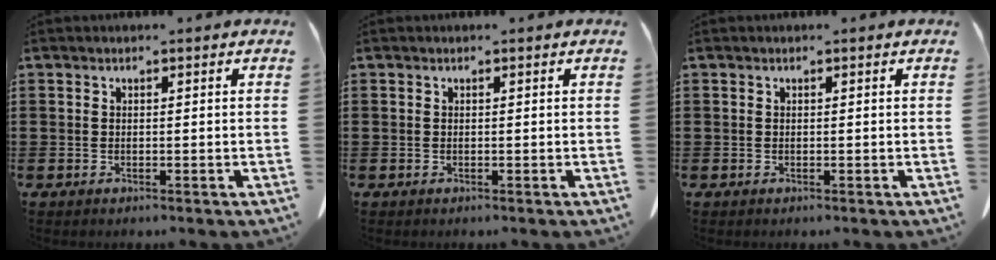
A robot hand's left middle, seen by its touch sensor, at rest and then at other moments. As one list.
[{"total": 0.0}, {"total": 0.0}]